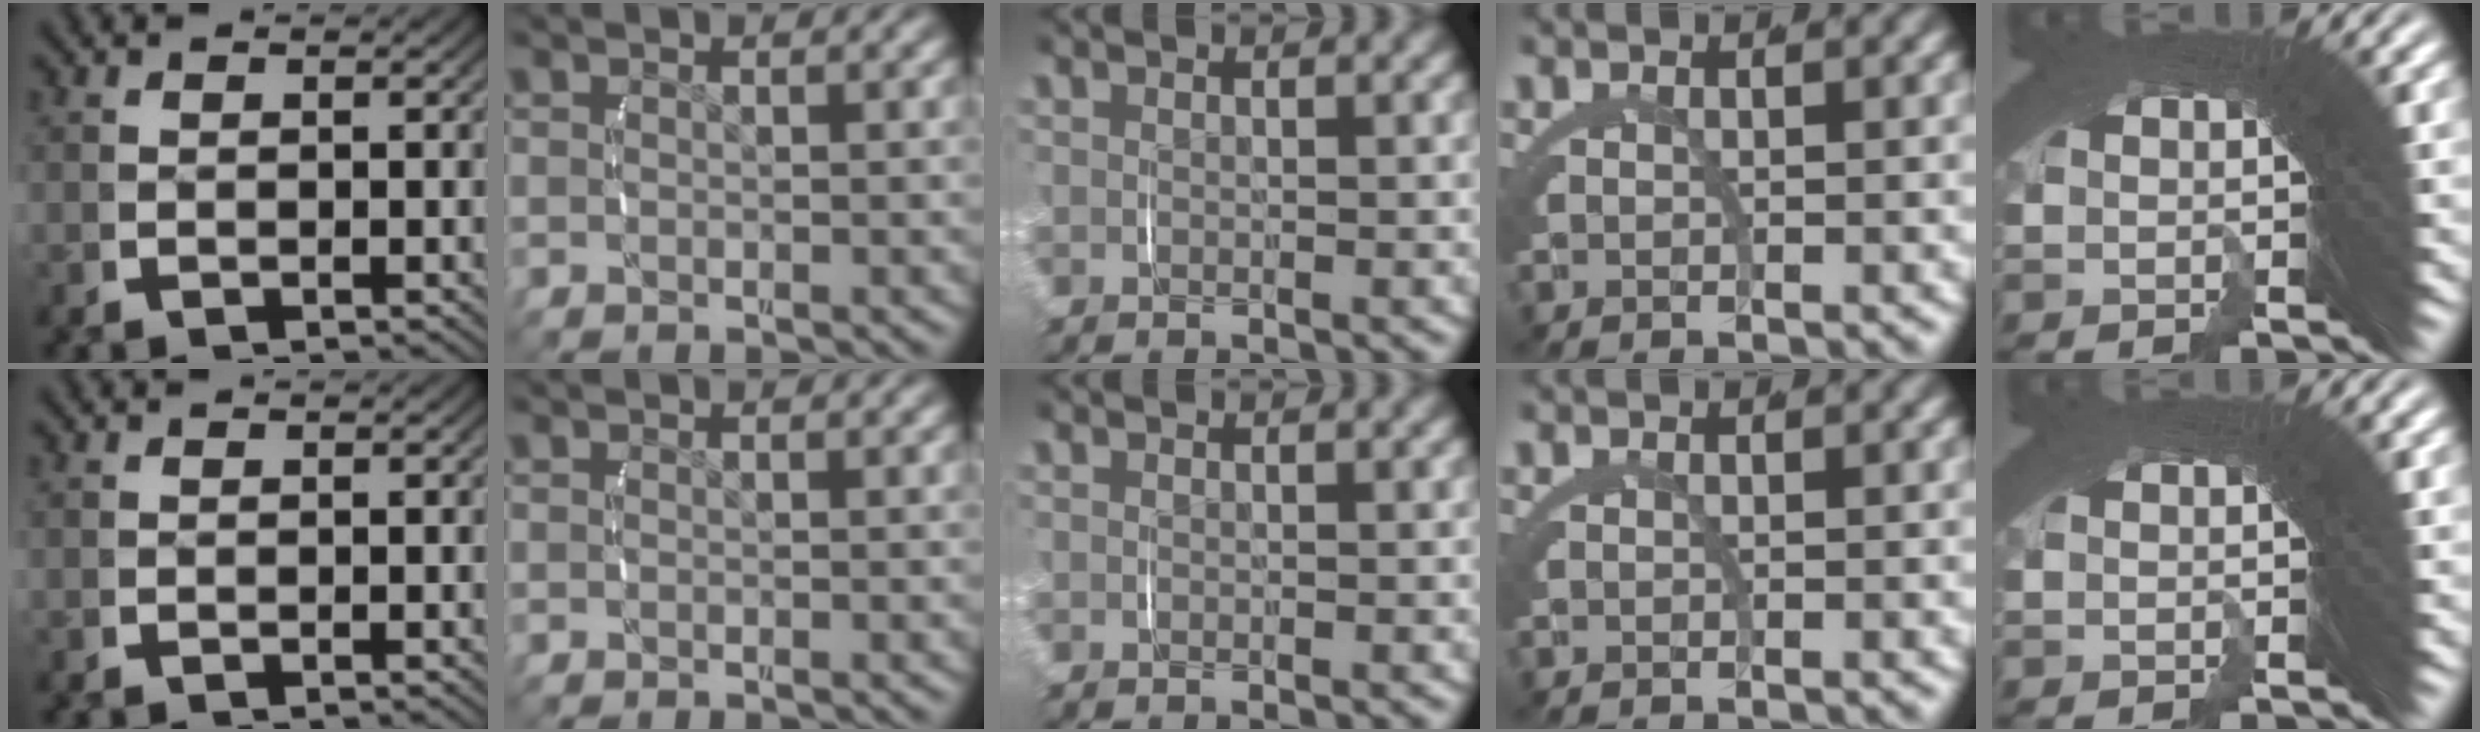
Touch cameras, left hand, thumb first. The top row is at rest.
{}